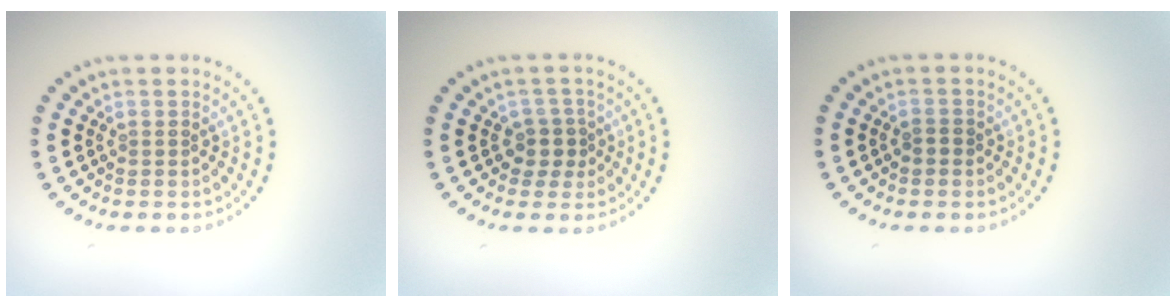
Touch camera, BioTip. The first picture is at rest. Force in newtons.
{"total": 2.0, "press": 1.6, "slide": 1.1}
{"total": 0.9, "press": 0.9, "slide": 0.1}